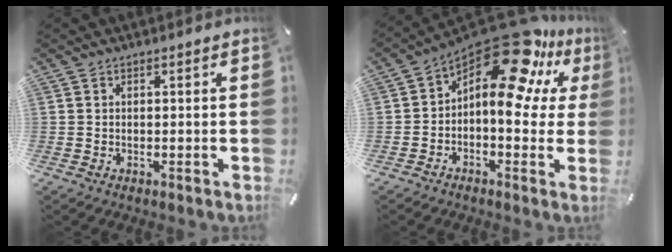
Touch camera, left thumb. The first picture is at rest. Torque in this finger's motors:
{"motor_torque": [2.27, 2.74, 0.86, 0.42, 0.12]}